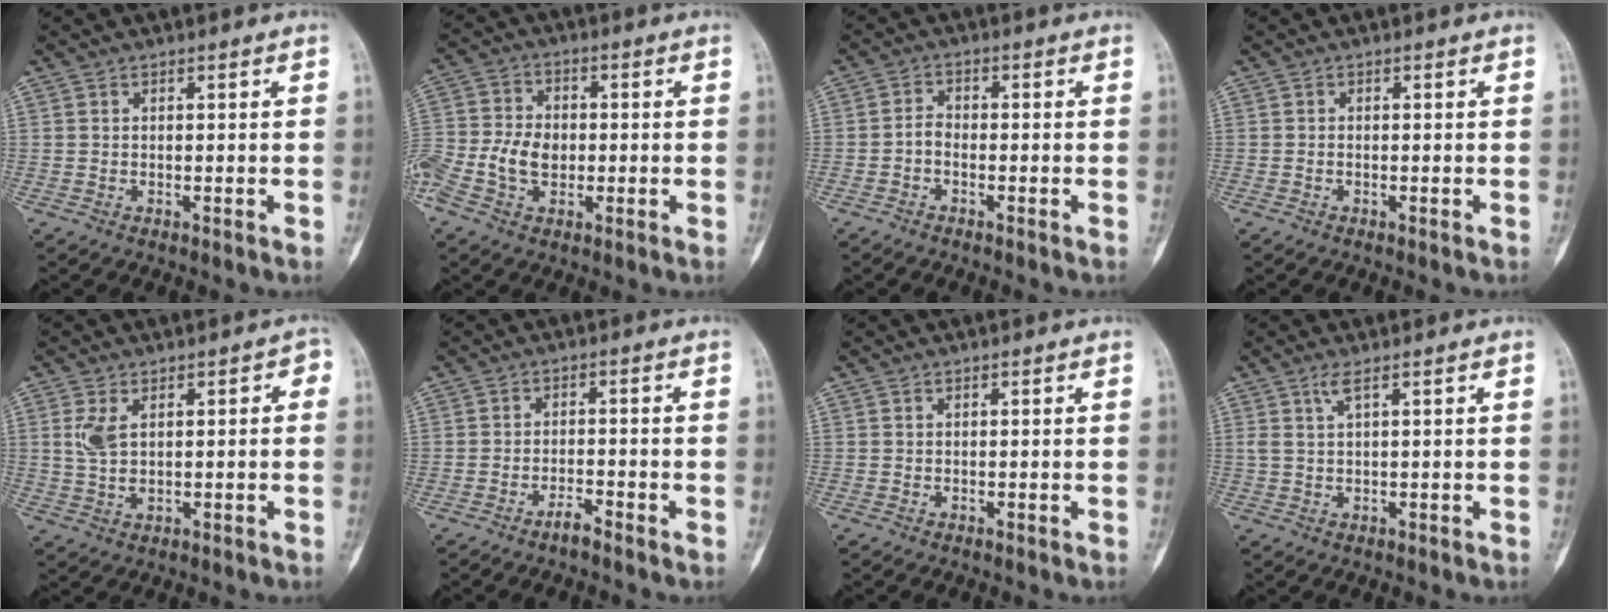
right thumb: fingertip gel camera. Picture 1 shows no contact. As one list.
[{"total": 10.8, "force": [-2.4, 7.6, 7.4], "torque": [-0.163, 0.018, -0.047]}, {"total": 2.2, "force": [-1.0, 1.3, 1.4], "torque": [-0.023, 0.011, -0.025]}, {"total": 0.0}, {"total": 6.5, "force": [1.2, 3.6, 5.3], "torque": [-0.082, 0.010, 0.025]}, {"total": 2.4, "force": [-2.0, 0.4, 1.3], "torque": [-0.027, 0.010, -0.040]}, {"total": 0.0}, {"total": 2.2, "force": [1.1, -0.1, 1.8], "torque": [-0.050, -0.002, 0.030]}]